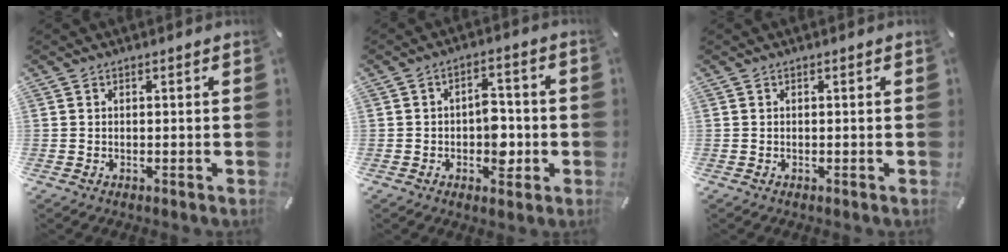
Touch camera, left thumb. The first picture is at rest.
{"total": 6.8, "force": [-1.2, 4.5, 4.9], "torque": [-0.053, 0.002, -0.024]}
{"total": 0.0}